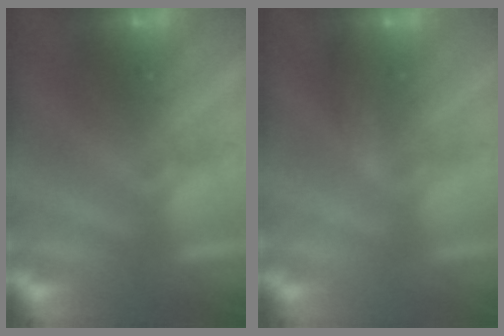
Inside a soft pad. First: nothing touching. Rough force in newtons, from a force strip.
{"total": 2.7}